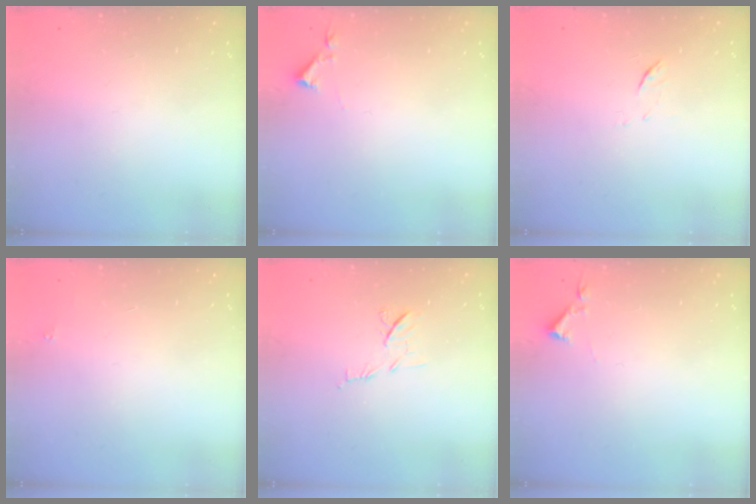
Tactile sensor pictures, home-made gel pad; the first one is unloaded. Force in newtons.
{"total": 2.9, "press": 2.9, "slide": 0.5}
{"total": 5.2, "press": 5.1, "slide": 0.7}
{"total": 1.8, "press": 1.7, "slide": 0.1}
{"total": 6.2, "press": 6.2, "slide": 0.7}
{"total": 2.9, "press": 2.9, "slide": 0.5}